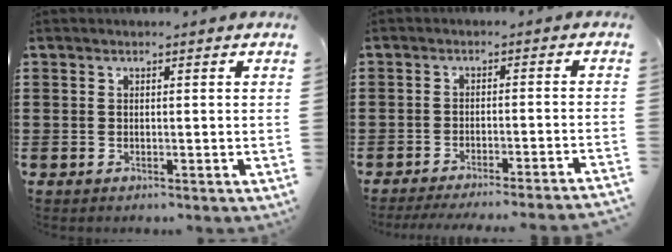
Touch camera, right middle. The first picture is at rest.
{"total": 3.1, "force": [-2.8, -0.6, 1.1], "torque": [-0.019, -0.005, -0.057]}